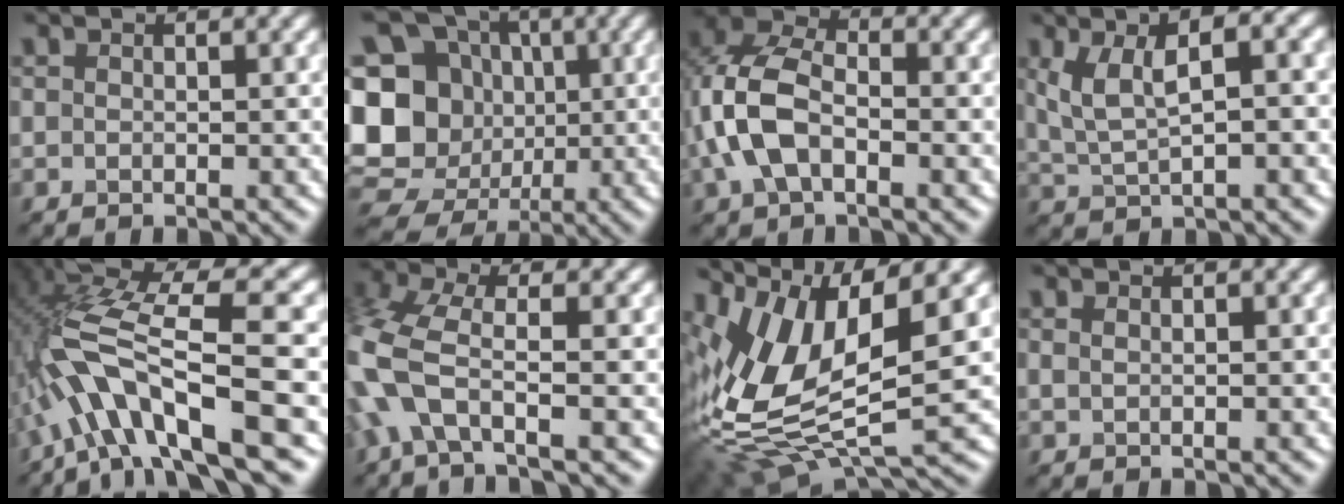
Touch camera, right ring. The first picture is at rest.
{"total": 16.2, "force": [-0.8, 14.7, 6.9], "torque": [-0.168, 0.022, -0.036]}
{"total": 6.7, "force": [-1.2, 4.1, 5.2], "torque": [-0.125, 0.013, -0.035]}
{"total": 6.5, "force": [2.0, 2.5, 5.7], "torque": [-0.108, 0.008, 0.035]}
{"total": 11.8, "force": [-2.7, 2.9, 11.1], "torque": [-0.201, 0.027, -0.046]}
{"total": 7.5, "force": [-2.1, 3.6, 6.3], "torque": [-0.152, 0.010, -0.063]}
{"total": 12.1, "force": [1.1, 5.4, 10.7], "torque": [-0.234, -0.010, 0.023]}
{"total": 0.6, "force": [0.3, 0.2, 0.5], "torque": [-0.008, 0.003, 0.004]}